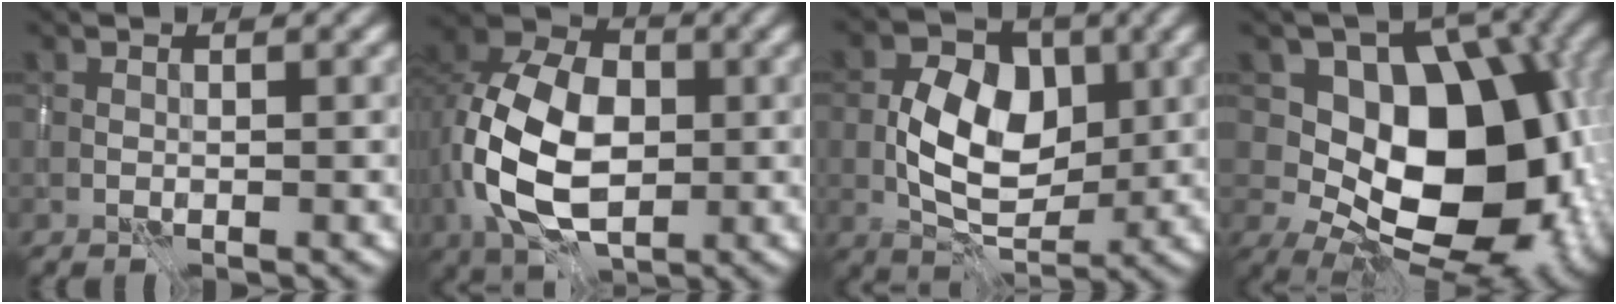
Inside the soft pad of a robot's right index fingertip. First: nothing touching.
{"total": 10.8, "force": [-1.0, 7.2, 8.0], "torque": [-0.167, 0.002, -0.029]}
{"total": 6.8, "force": [-0.3, 4.4, 5.2], "torque": [-0.086, 0.001, -0.014]}
{"total": 13.5, "force": [-0.6, 9.1, 9.9], "torque": [-0.103, -0.006, -0.018]}